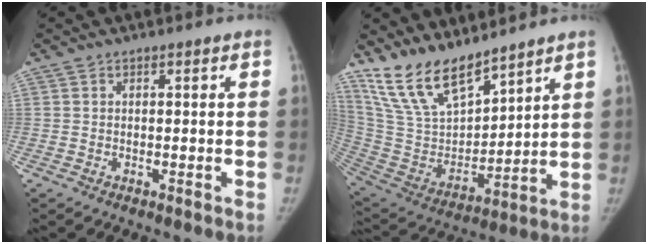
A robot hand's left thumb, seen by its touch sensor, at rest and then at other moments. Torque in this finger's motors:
{"motor_torque": [0.36, 0.36, 1.19, -1.58, 0.07]}